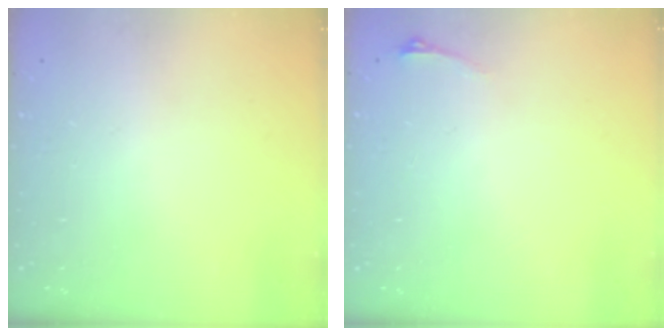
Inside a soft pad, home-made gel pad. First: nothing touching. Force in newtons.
{"total": 2.9, "press": 2.6, "slide": 1.5}